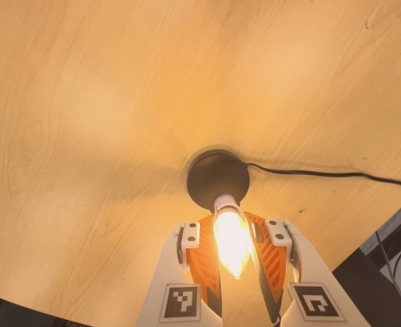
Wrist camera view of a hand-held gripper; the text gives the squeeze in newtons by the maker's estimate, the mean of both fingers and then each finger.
{"total": 14.4, "left": 12.7, "right": 16.1}